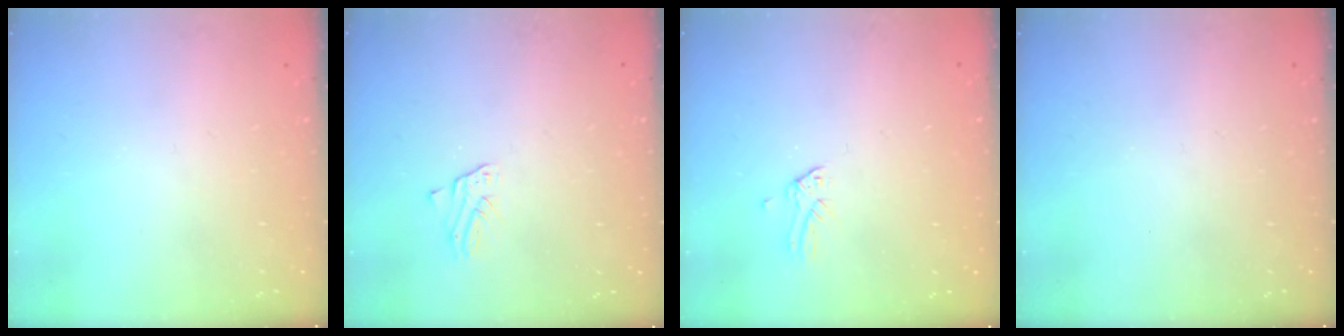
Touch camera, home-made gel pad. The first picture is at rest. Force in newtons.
{"total": 1.6, "press": 1.6, "slide": 0.1}
{"total": 0.0}
{"total": 0.0}